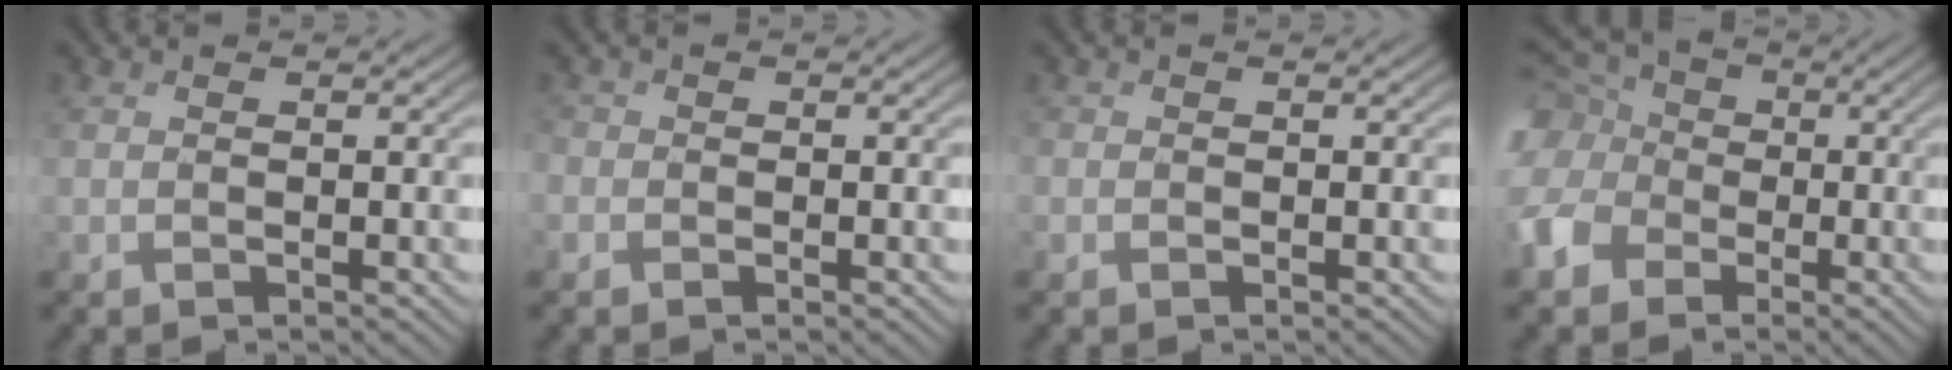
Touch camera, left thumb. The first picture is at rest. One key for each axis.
{"total": 1.3, "fx": -0.6, "fy": 1.2, "fz": 0.1, "tx": 0.000, "ty": -0.005, "tz": -0.017}
{"total": 0.6, "fx": -0.3, "fy": 0.6, "fz": 0.0, "tx": 0.002, "ty": -0.006, "tz": -0.008}
{"total": 12.1, "fx": -1.4, "fy": 10.4, "fz": 6.2, "tx": -0.210, "ty": -0.009, "tz": -0.041}